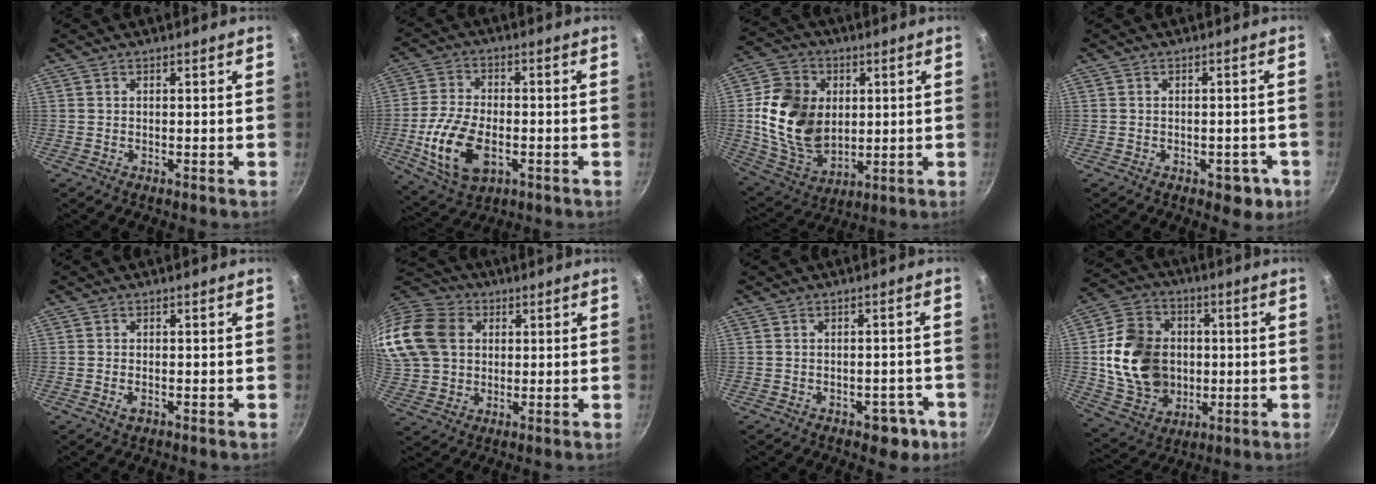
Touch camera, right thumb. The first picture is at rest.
{"total": 13.3, "force": [-3.4, 7.7, 10.3], "torque": [-0.197, 0.011, -0.058]}
{"total": 17.3, "force": [1.8, 13.0, 11.4], "torque": [-0.189, -0.011, 0.043]}
{"total": 4.6, "force": [-2.0, 2.8, 3.0], "torque": [-0.013, 0.018, -0.010]}
{"total": 1.6, "force": [-0.6, 0.9, 1.1], "torque": [-0.022, 0.000, -0.011]}
{"total": 24.5, "force": [5.9, 19.7, 13.2], "torque": [-0.311, 0.041, 0.112]}
{"total": 5.1, "force": [-2.5, 3.2, 3.0], "torque": [-0.013, 0.025, -0.014]}
{"total": 18.5, "force": [0.2, 14.6, 11.3], "torque": [-0.179, 0.011, 0.013]}